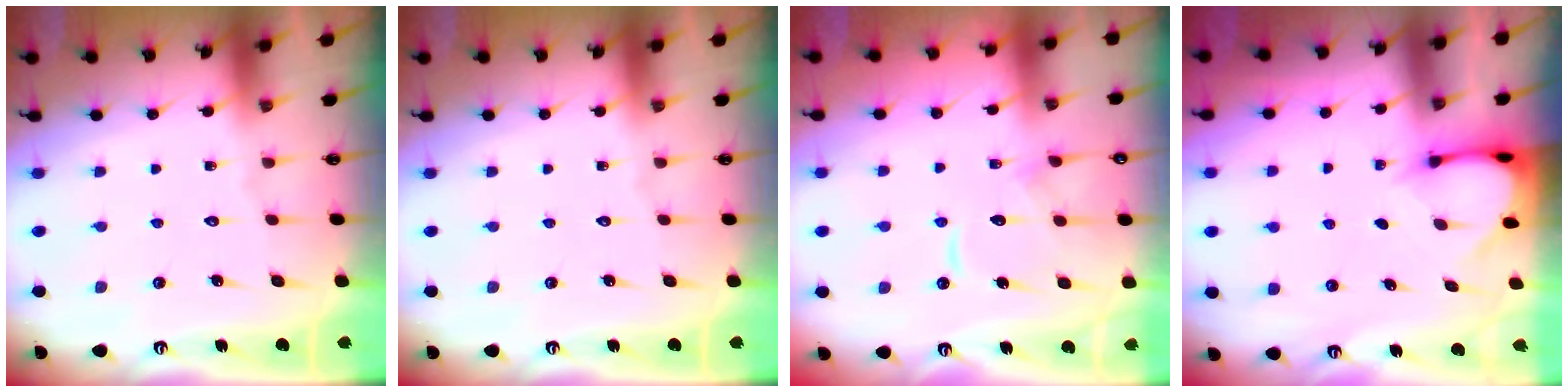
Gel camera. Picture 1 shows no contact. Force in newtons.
{"total": 0.0}
{"total": 11.2, "press": 11.1, "slide": 1.1}
{"total": 3.2, "press": 3.2, "slide": 0.2}